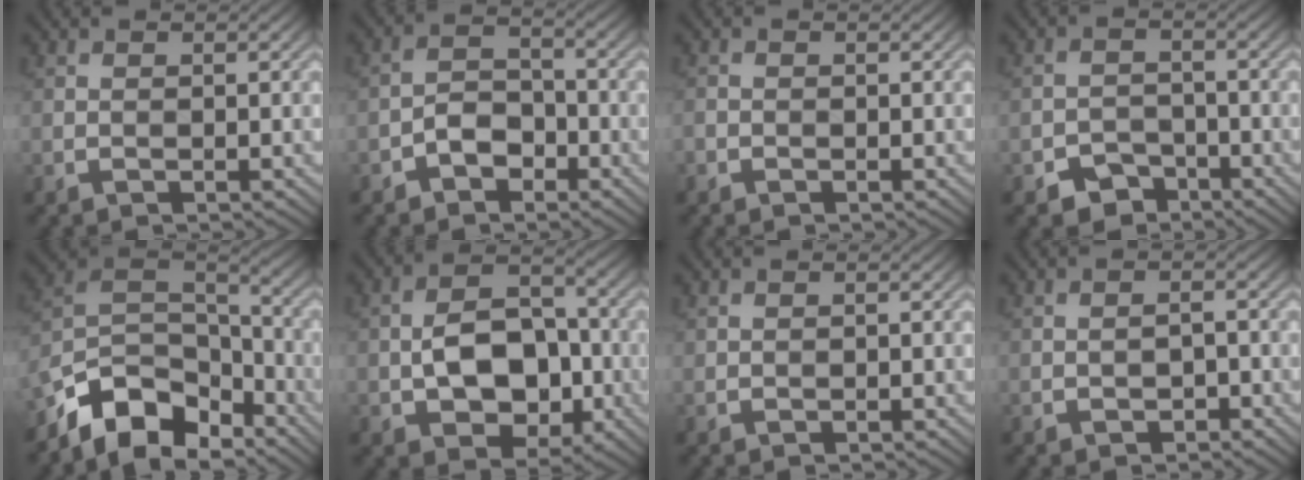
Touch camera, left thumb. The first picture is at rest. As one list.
[{"total": 4.2, "force": [-2.4, 2.6, 2.2], "torque": [-0.038, 0.009, -0.052]}, {"total": 0.9, "force": [-0.5, 0.7, 0.1], "torque": [-0.003, -0.004, -0.016]}, {"total": 3.7, "force": [-2.7, 2.2, 1.1], "torque": [-0.014, 0.000, -0.052]}, {"total": 10.8, "force": [-7.8, 5.3, 5.4], "torque": [-0.104, 0.002, -0.158]}, {"total": 9.4, "force": [-1.7, 6.2, 6.8], "torque": [-0.117, 0.004, -0.033]}, {"total": 0.0}, {"total": 1.7, "force": [-0.8, 0.9, 1.1], "torque": [-0.017, 0.004, -0.015]}]